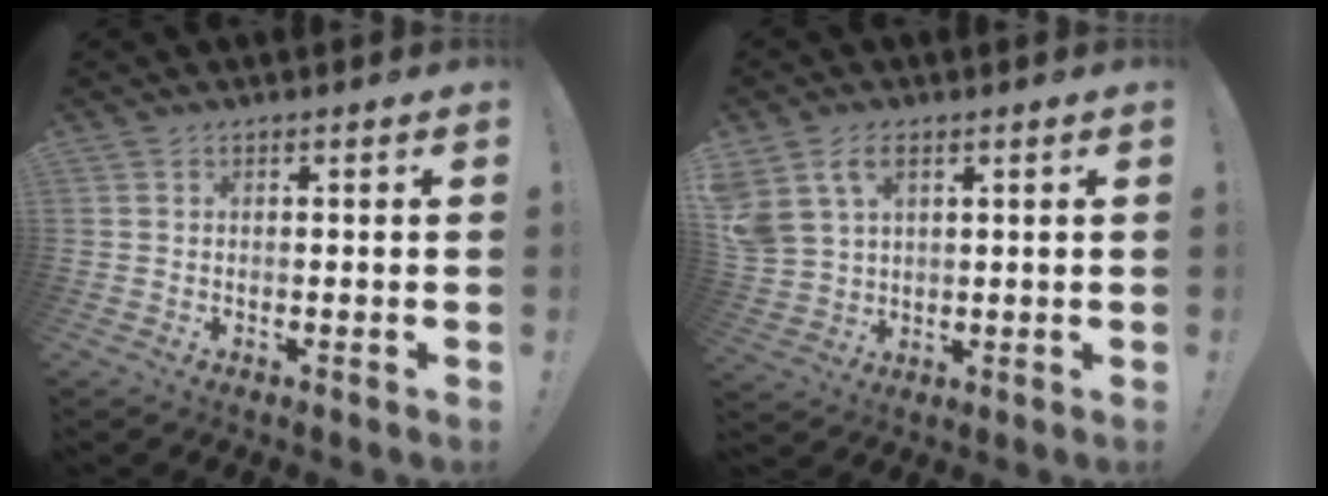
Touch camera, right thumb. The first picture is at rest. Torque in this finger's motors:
{"motor_torque": [0.25, 0.53, 1.10, 0.64, 0.14]}